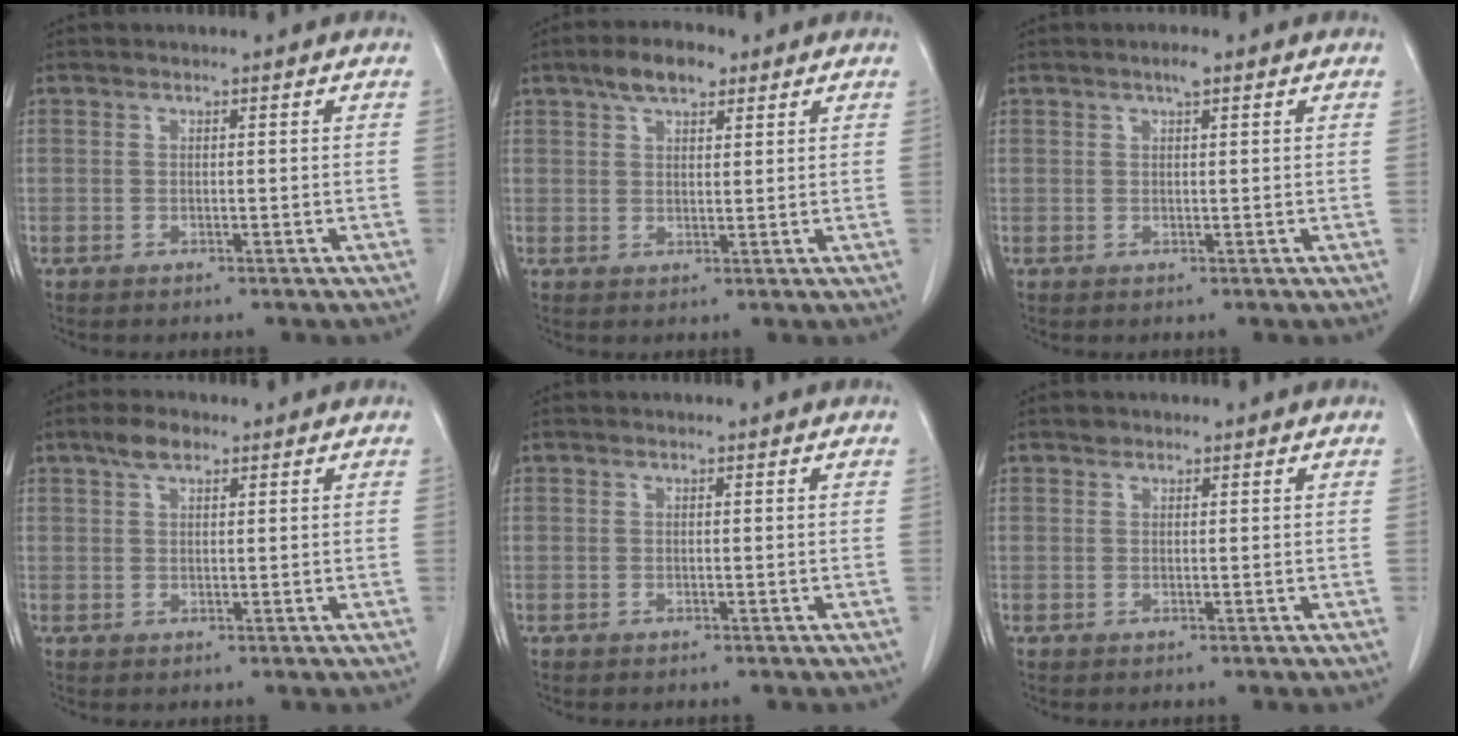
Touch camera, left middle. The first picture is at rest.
{"total": 5.5, "force": [3.6, 2.2, 3.5], "torque": [-0.065, 0.016, 0.062]}
{"total": 1.5, "force": [0.9, 0.2, 1.1], "torque": [-0.022, 0.003, 0.015]}
{"total": 3.1, "force": [2.0, 1.3, 1.9], "torque": [-0.041, 0.009, 0.038]}
{"total": 0.0}
{"total": 0.8, "force": [0.6, 0.5, 0.1], "torque": [-0.002, 0.002, 0.008]}